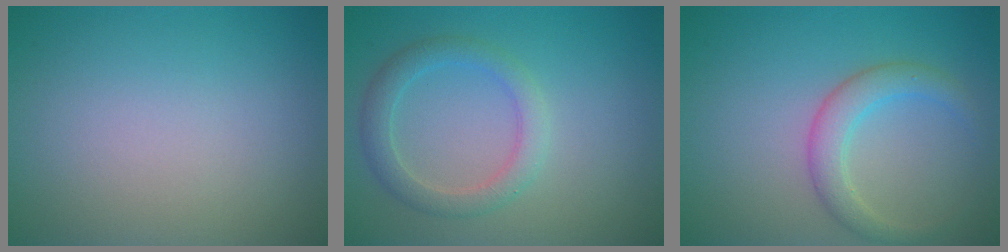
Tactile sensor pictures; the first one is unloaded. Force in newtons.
{"total": 2.7, "press": 2.7, "slide": 0.1}
{"total": 2.8, "press": 2.8, "slide": 0.2}